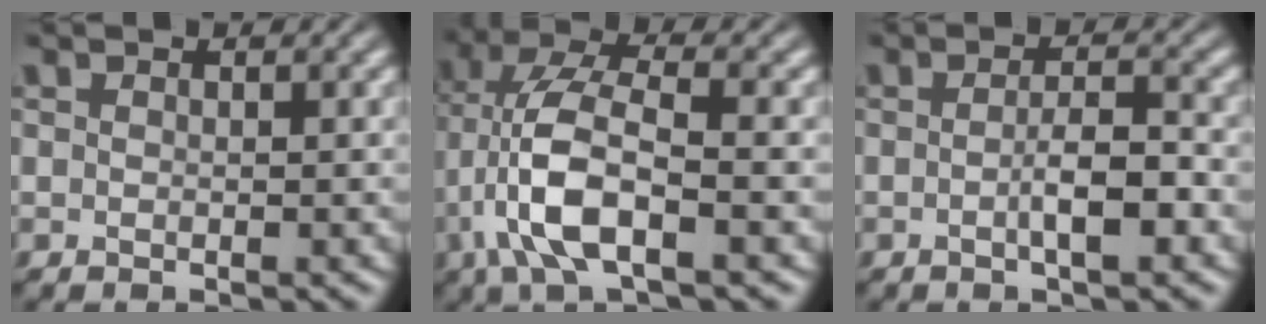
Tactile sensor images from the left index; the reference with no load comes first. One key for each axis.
{"total": 7.8, "fx": -2.2, "fy": 2.9, "fz": 6.9, "tx": -0.152, "ty": 0.013, "tz": -0.049}
{"total": 3.1, "fx": -0.8, "fy": 0.7, "fz": 2.9, "tx": -0.050, "ty": 0.002, "tz": -0.014}